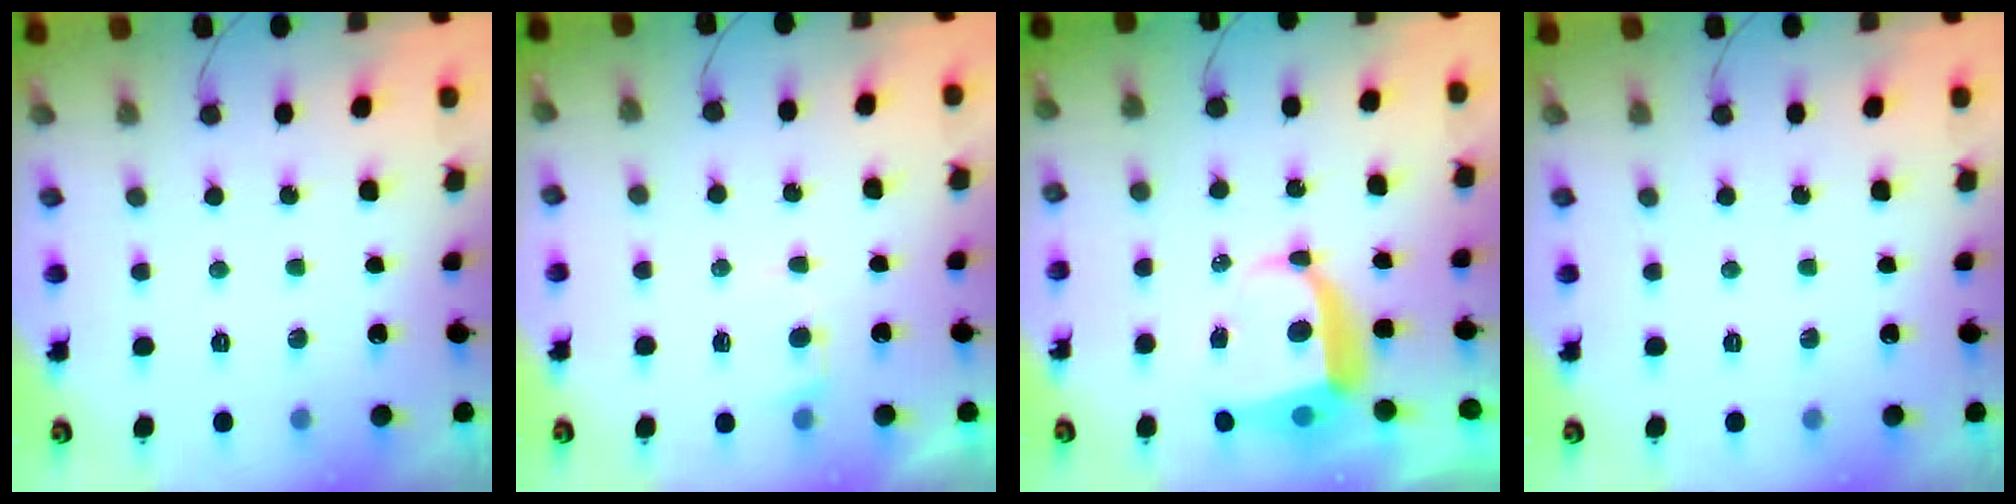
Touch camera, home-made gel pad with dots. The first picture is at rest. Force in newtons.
{"total": 2.6, "press": 2.6, "slide": 0.3}
{"total": 6.6, "press": 6.5, "slide": 0.9}
{"total": 0.0}